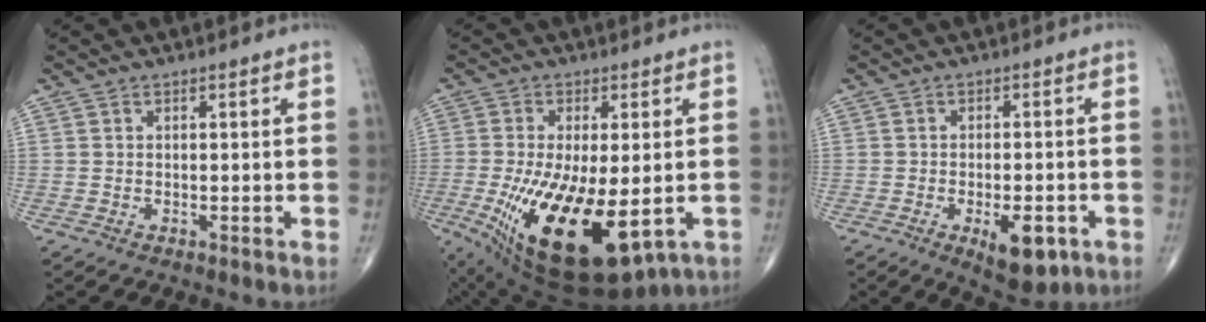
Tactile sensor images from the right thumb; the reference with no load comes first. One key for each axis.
{"total": 19.8, "fx": -5.0, "fy": 8.2, "fz": 17.3, "tx": -0.314, "ty": -0.031, "tz": -0.056}
{"total": 8.3, "fx": -3.5, "fy": 3.5, "fz": 6.6, "tx": -0.084, "ty": 0.003, "tz": -0.040}